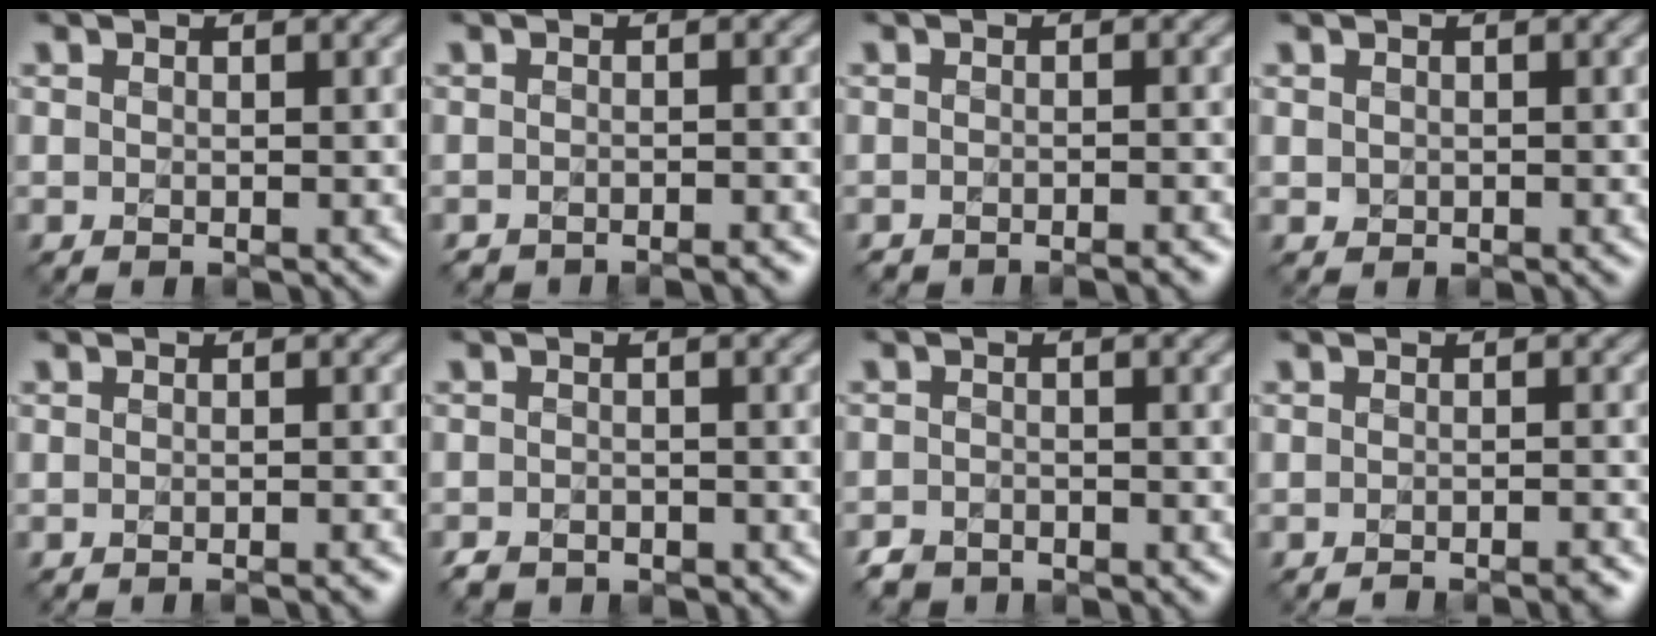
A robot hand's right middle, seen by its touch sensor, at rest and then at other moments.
{"total": 2.3, "force": [-2.3, 0.2, 0.4], "torque": [-0.010, 0.004, -0.026]}
{"total": 2.1, "force": [-2.0, 0.2, 0.6], "torque": [-0.006, -0.002, -0.025]}
{"total": 0.5, "force": [0.1, 0.5, 0.1], "torque": [0.002, -0.002, 0.004]}
{"total": 1.7, "force": [-1.4, 0.3, 0.9], "torque": [0.001, 0.001, -0.021]}
{"total": 2.1, "force": [-1.8, 1.1, 0.5], "torque": [-0.005, -0.001, -0.033]}
{"total": 2.5, "force": [-2.2, 1.2, 0.4], "torque": [-0.003, -0.001, -0.040]}
{"total": 2.2, "force": [-1.9, 0.4, 1.0], "torque": [-0.003, 0.002, -0.030]}